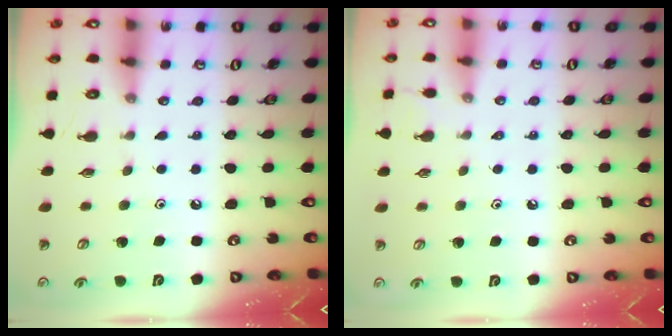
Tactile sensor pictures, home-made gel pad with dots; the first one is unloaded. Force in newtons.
{"total": 1.1, "press": 1.1, "slide": 0.3}